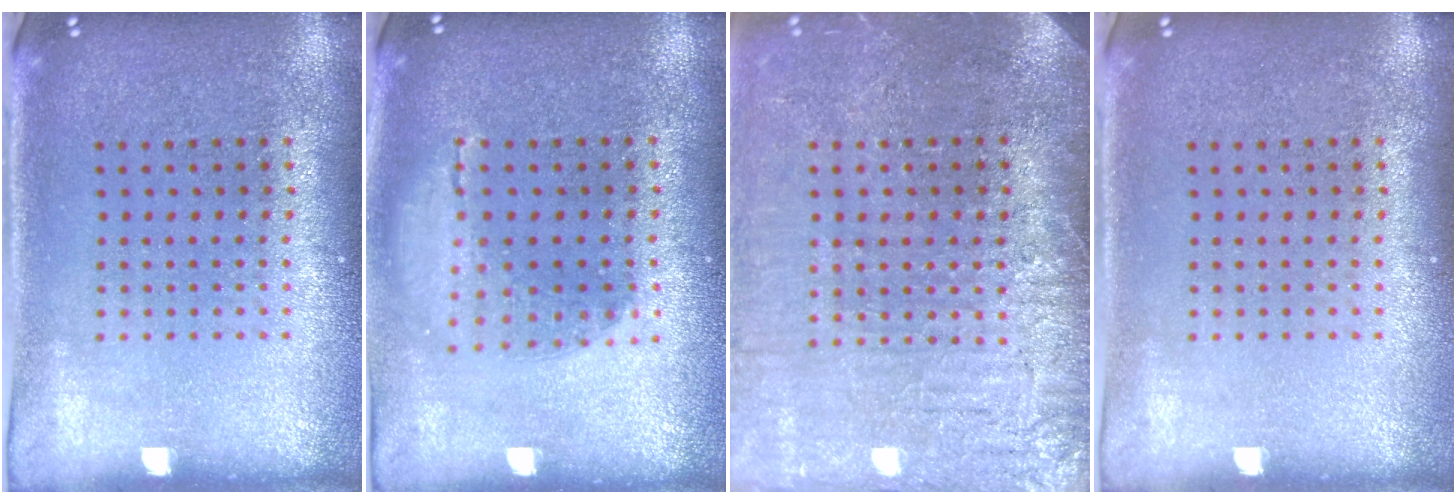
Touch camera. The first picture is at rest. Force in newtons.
{"total": 1.2, "press": 1.2, "slide": 0.3}
{"total": 3.8, "press": 3.3, "slide": 1.9}
{"total": 0.0}